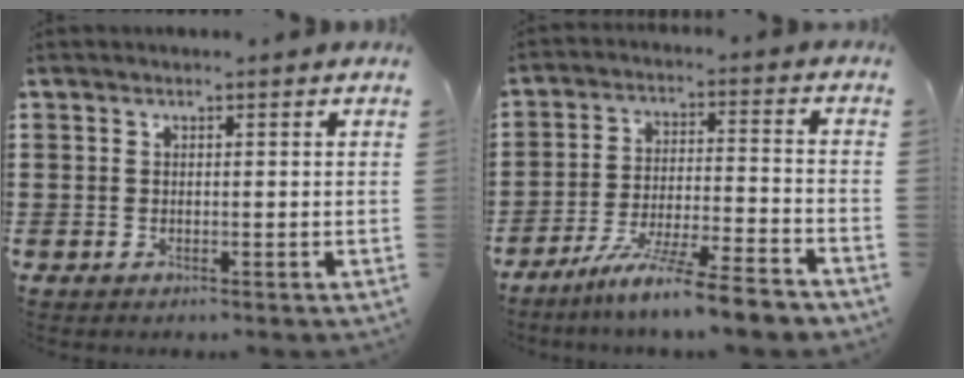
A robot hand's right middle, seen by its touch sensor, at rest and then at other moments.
{"total": 9.2, "force": [-7.9, -0.5, 4.6], "torque": [-0.083, -0.001, -0.154]}